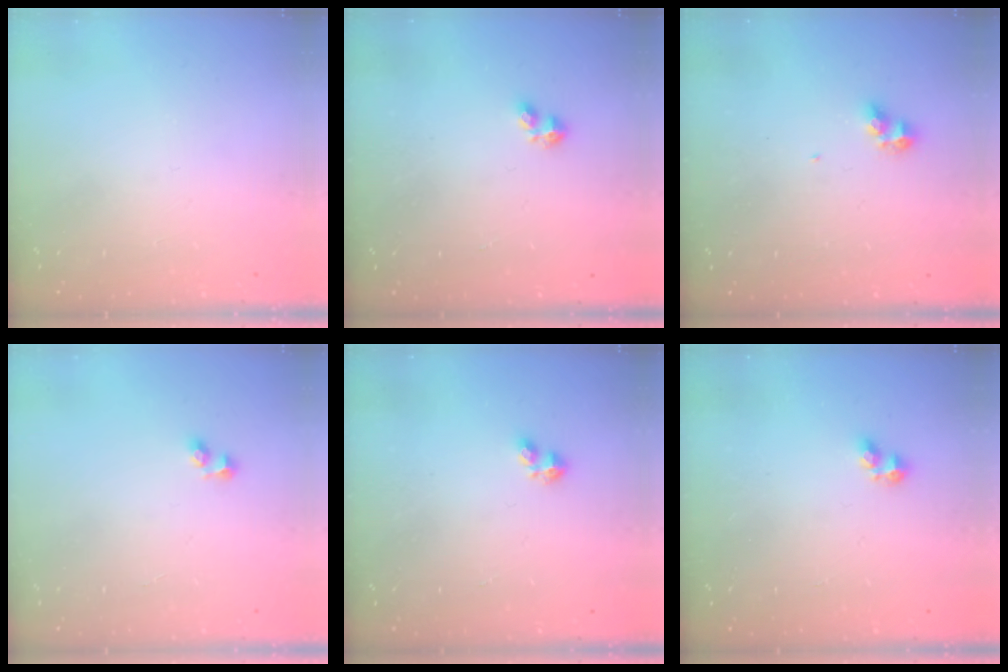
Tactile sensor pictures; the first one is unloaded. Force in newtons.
{"total": 2.2, "press": 2.2, "slide": 0.4}
{"total": 4.7, "press": 4.7, "slide": 0.3}
{"total": 3.0, "press": 2.7, "slide": 1.3}
{"total": 2.2, "press": 2.2, "slide": 0.4}
{"total": 2.8, "press": 2.7, "slide": 0.5}